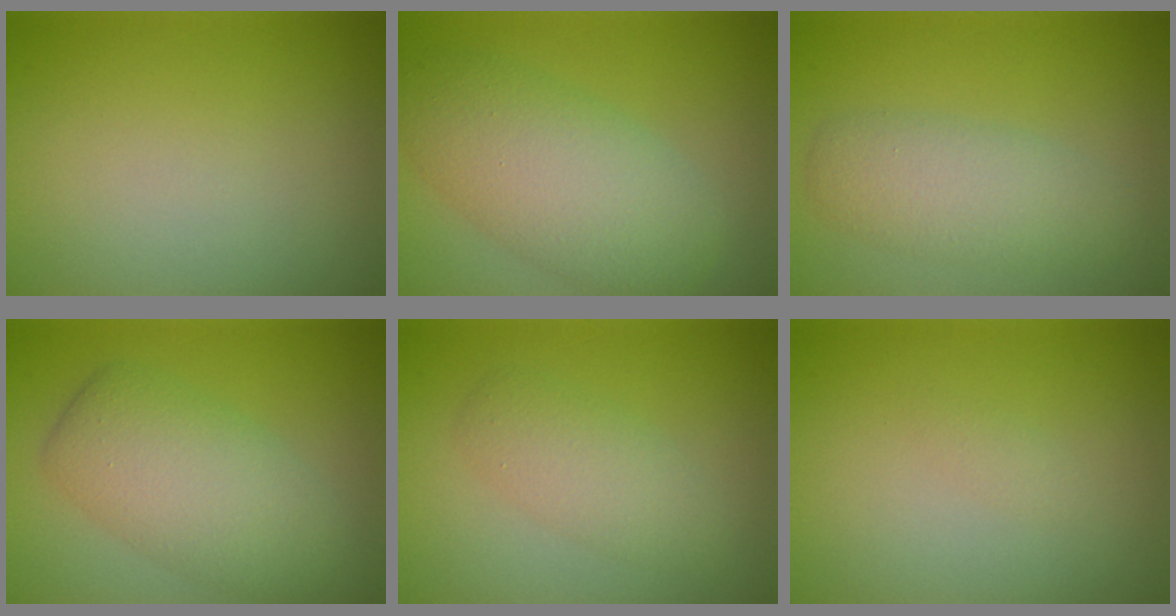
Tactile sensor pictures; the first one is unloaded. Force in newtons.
{"total": 7.0, "press": 7.0, "slide": 0.2}
{"total": 3.9, "press": 3.9, "slide": 0.1}
{"total": 6.0, "press": 6.0, "slide": 0.3}
{"total": 2.9, "press": 2.9, "slide": 0.0}
{"total": 0.5, "press": 0.5, "slide": 0.1}